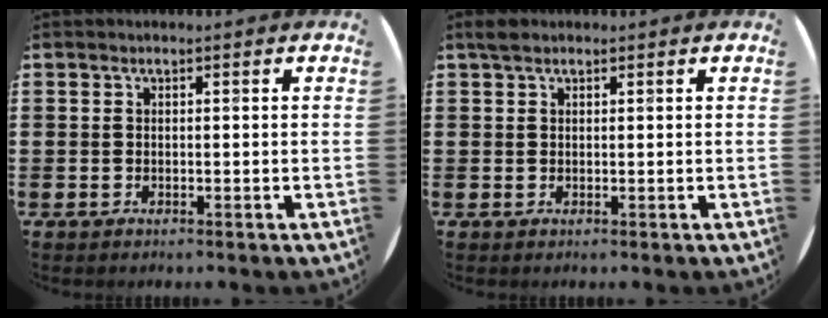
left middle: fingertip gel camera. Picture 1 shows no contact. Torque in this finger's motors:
{"motor_torque": [0.43, -0.37, -0.04, 0.00]}